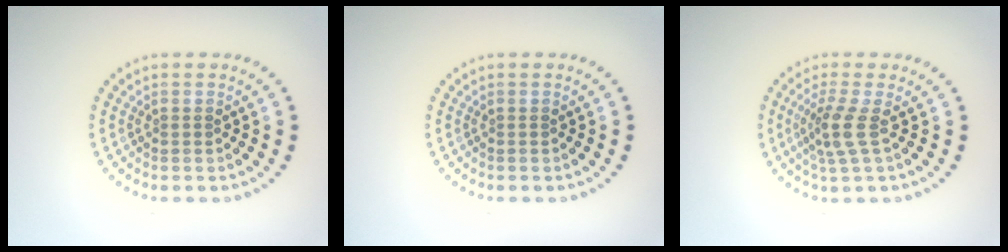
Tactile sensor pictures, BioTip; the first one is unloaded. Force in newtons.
{"total": 0.0}
{"total": 2.7, "press": 2.0, "slide": 1.8}